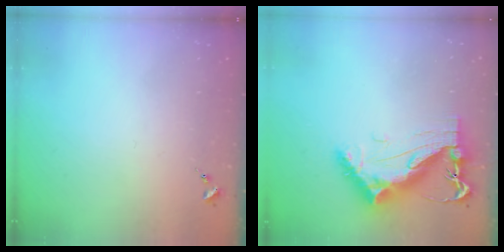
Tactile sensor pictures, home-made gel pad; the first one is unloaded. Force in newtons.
{"total": 11.9, "press": 11.9, "slide": 1.0}